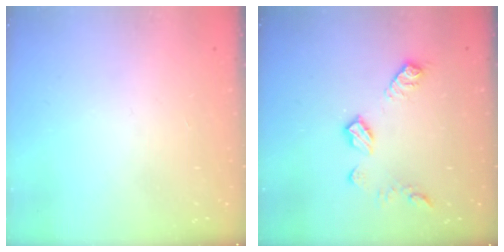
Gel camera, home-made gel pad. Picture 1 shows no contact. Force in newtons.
{"total": 9.7, "press": 9.7, "slide": 0.2}